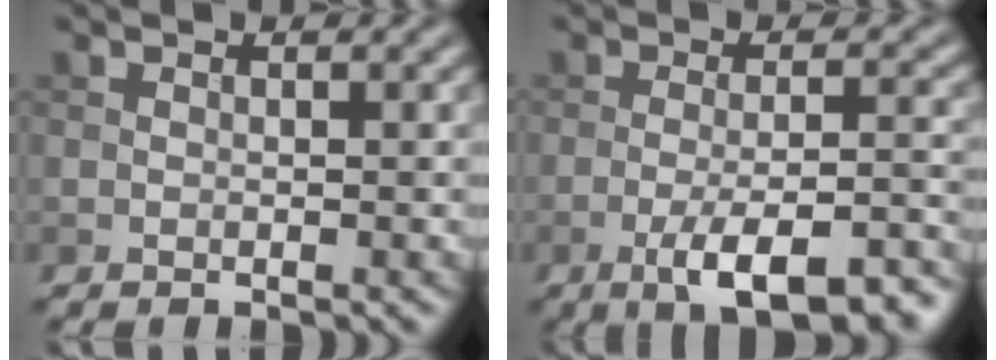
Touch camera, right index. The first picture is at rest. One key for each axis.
{"total": 8.3, "fx": -4.6, "fy": 2.3, "fz": 6.5, "tx": -0.102, "ty": -0.005, "tz": -0.070}